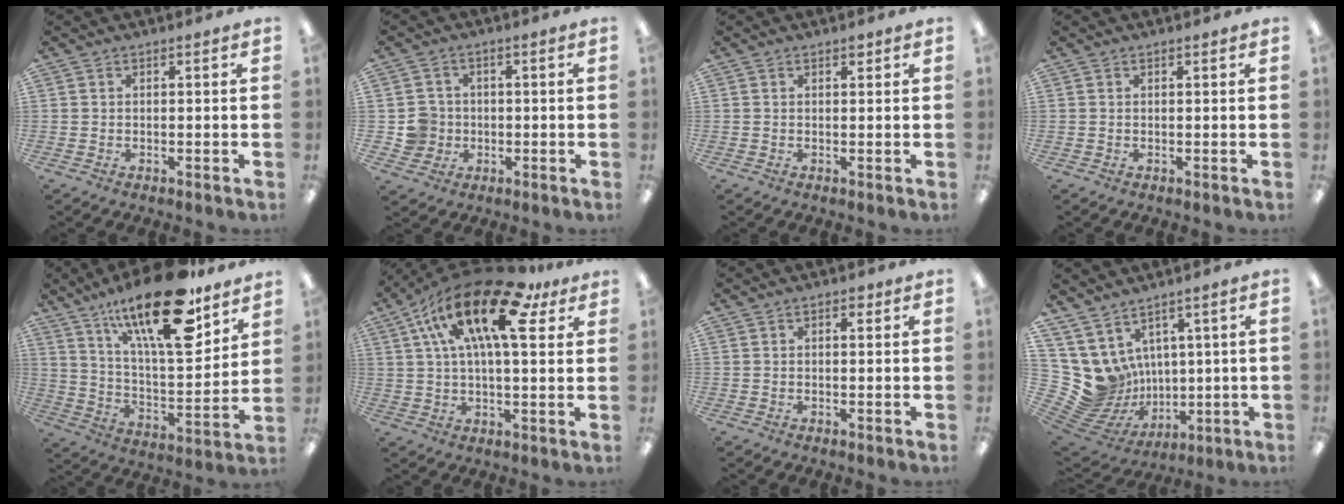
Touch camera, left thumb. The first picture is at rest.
{"total": 5.6, "force": [-0.6, 5.6, 0.7], "torque": [-0.023, 0.013, -0.009]}
{"total": 1.1, "force": [0.7, 0.6, 0.5], "torque": [-0.003, -0.001, 0.011]}
{"total": 0.0}
{"total": 24.9, "force": [16.4, 8.1, 16.9], "torque": [-0.269, -0.096, 0.270]}
{"total": 22.0, "force": [10.4, 8.4, 17.5], "torque": [-0.307, -0.038, 0.166]}
{"total": 1.8, "force": [0.8, 0.9, 1.3], "torque": [-0.010, -0.002, 0.009]}
{"total": 11.7, "force": [2.2, 11.0, 3.5], "torque": [-0.127, -0.047, 0.057]}